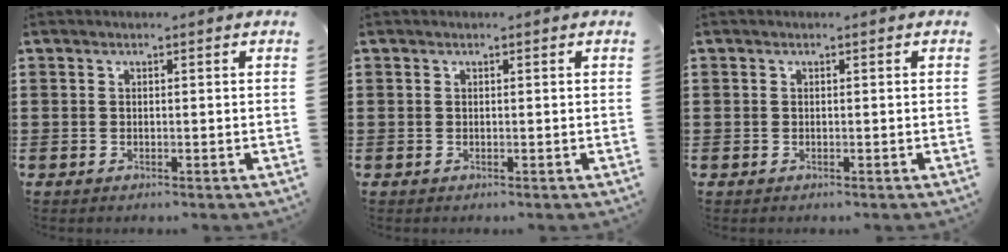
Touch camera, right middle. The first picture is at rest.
{"total": 0.0}
{"total": 0.0}